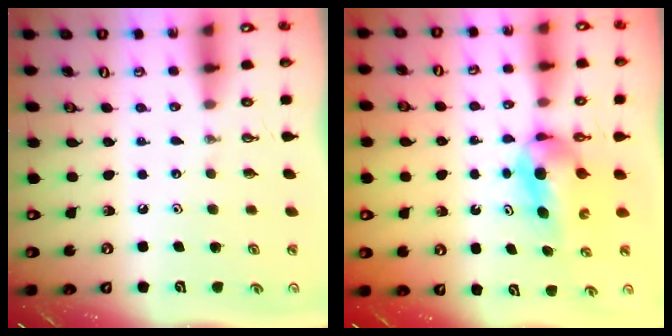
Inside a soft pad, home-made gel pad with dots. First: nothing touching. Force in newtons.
{"total": 6.0, "press": 5.3, "slide": 2.9}